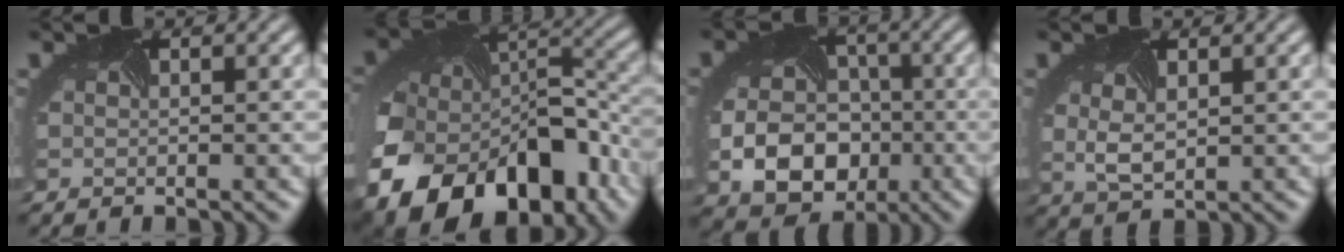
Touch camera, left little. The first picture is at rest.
{"total": 18.3, "force": [-8.5, 12.2, 10.7], "torque": [-0.247, -0.058, -0.110]}
{"total": 8.5, "force": [-2.5, 6.6, 4.7], "torque": [-0.091, -0.029, -0.031]}
{"total": 2.3, "force": [0.5, 1.4, 1.9], "torque": [-0.049, -0.006, 0.015]}